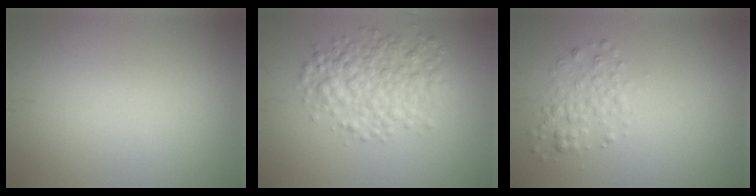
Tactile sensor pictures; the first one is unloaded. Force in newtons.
{"total": 5.1, "press": 5.1, "slide": 0.1}
{"total": 2.0, "press": 2.0, "slide": 0.1}